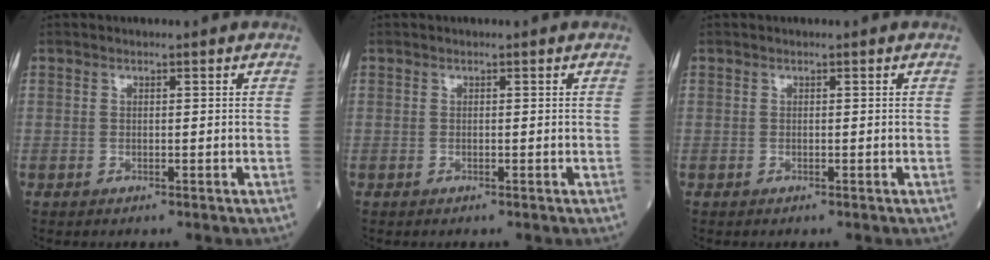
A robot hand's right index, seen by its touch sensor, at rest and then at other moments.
{"total": 0.0}
{"total": 0.0}